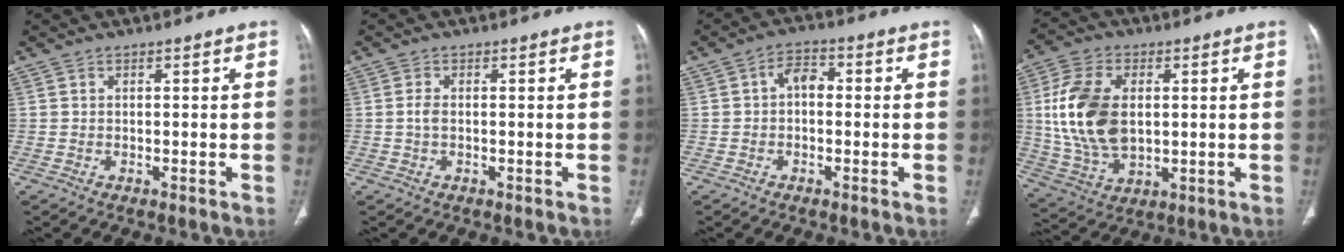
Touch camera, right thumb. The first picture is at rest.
{"total": 1.5, "force": [-0.2, 0.7, 1.3], "torque": [-0.029, 0.000, -0.004]}
{"total": 4.0, "force": [-0.1, 2.7, 2.9], "torque": [-0.035, 0.016, -0.012]}
{"total": 15.7, "force": [1.7, 9.7, 12.2], "torque": [-0.238, -0.006, 0.040]}